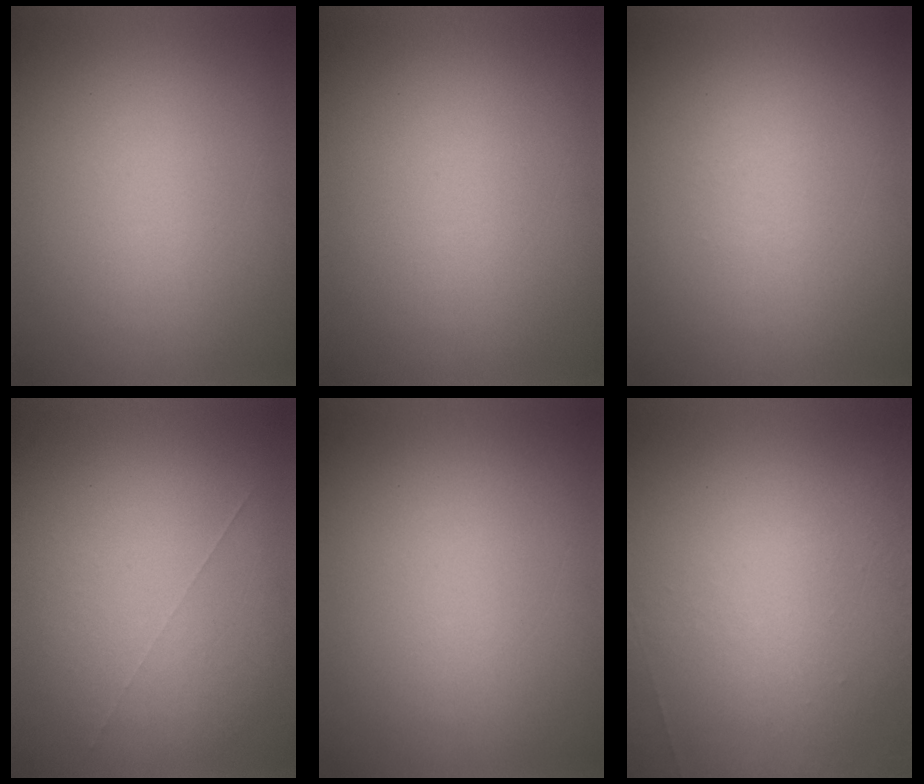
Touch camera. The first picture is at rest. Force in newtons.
{"total": 0.0}
{"total": 1.4}
{"total": 1.0}
{"total": 0.0}
{"total": 7.0}